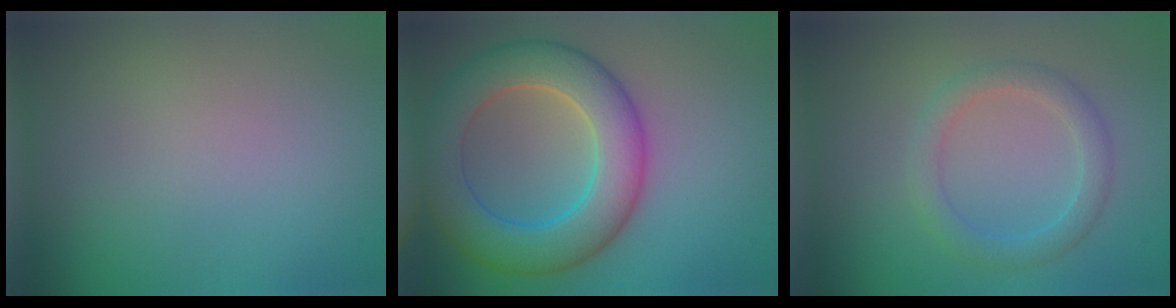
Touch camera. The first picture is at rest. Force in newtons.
{"total": 8.7, "press": 8.7, "slide": 0.4}
{"total": 2.6, "press": 2.6, "slide": 0.1}